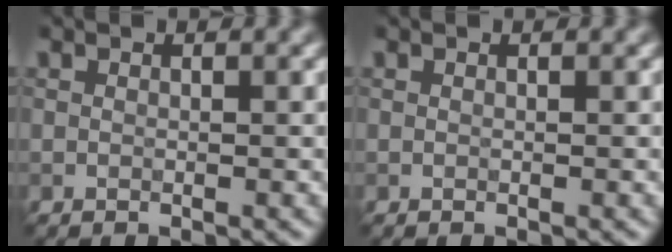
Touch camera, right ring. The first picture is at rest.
{"total": 0.0}